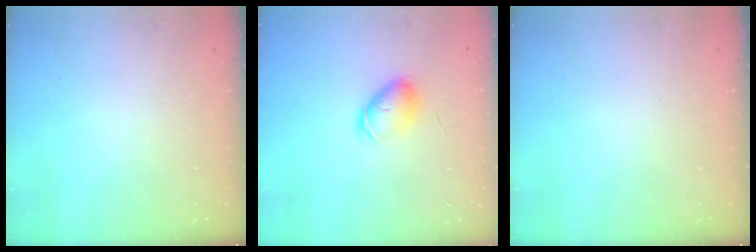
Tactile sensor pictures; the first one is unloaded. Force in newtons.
{"total": 7.1, "press": 7.1, "slide": 0.5}
{"total": 0.0}